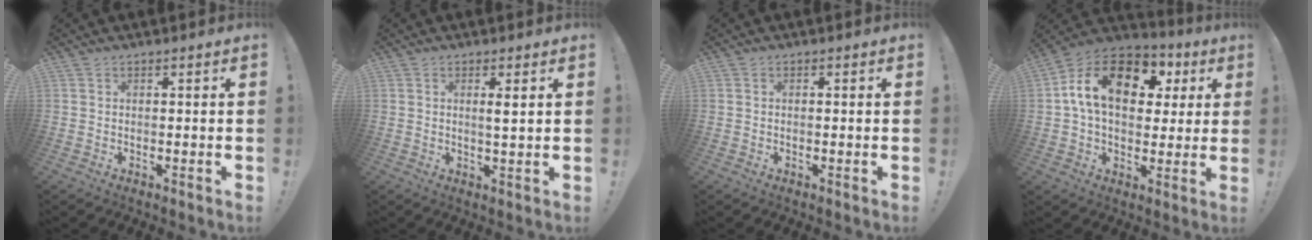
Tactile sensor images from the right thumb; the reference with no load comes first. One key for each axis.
{"total": 2.8, "fx": 1.2, "fy": 0.1, "fz": 2.5, "tx": -0.036, "ty": -0.009, "tz": 0.016}
{"total": 0.0}
{"total": 18.1, "fx": 5.2, "fy": 11.9, "fz": 12.6, "tx": -0.219, "ty": 0.003, "tz": 0.094}